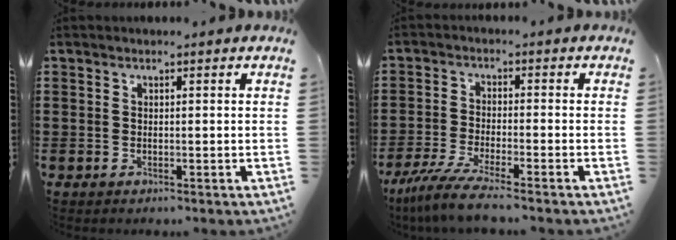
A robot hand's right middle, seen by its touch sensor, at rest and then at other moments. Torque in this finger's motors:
{"motor_torque": [1.62, -0.52, 0.37, 0.09]}